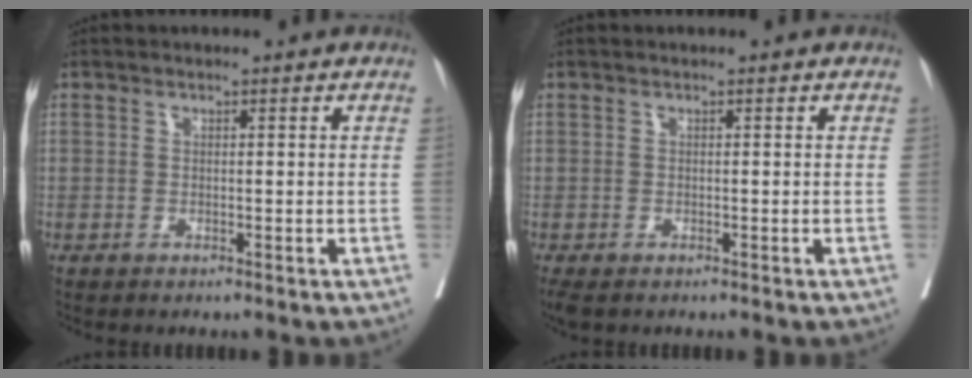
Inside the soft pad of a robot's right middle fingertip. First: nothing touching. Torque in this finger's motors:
{"motor_torque": [0.26, -0.14, 0.00, 0.02]}